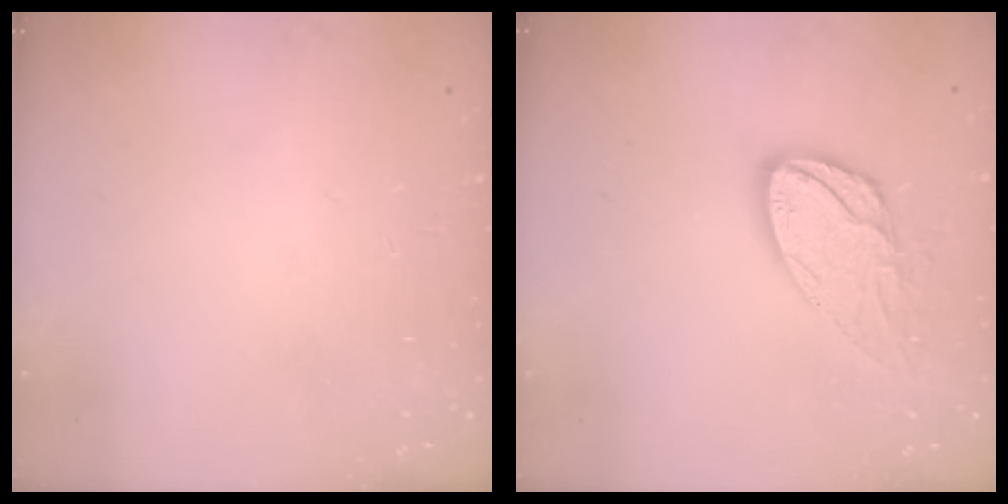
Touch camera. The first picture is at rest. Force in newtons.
{"total": 12.7, "press": 12.7, "slide": 1.3}